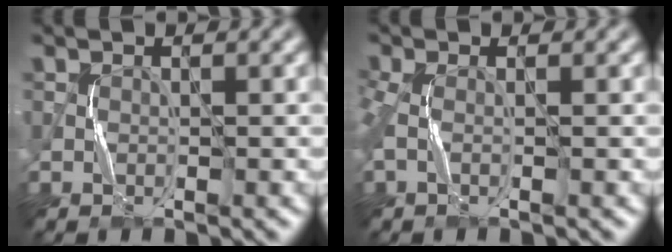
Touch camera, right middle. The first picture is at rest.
{"total": 2.0, "force": [-0.1, 0.8, 1.8], "torque": [-0.048, 0.001, -0.007]}